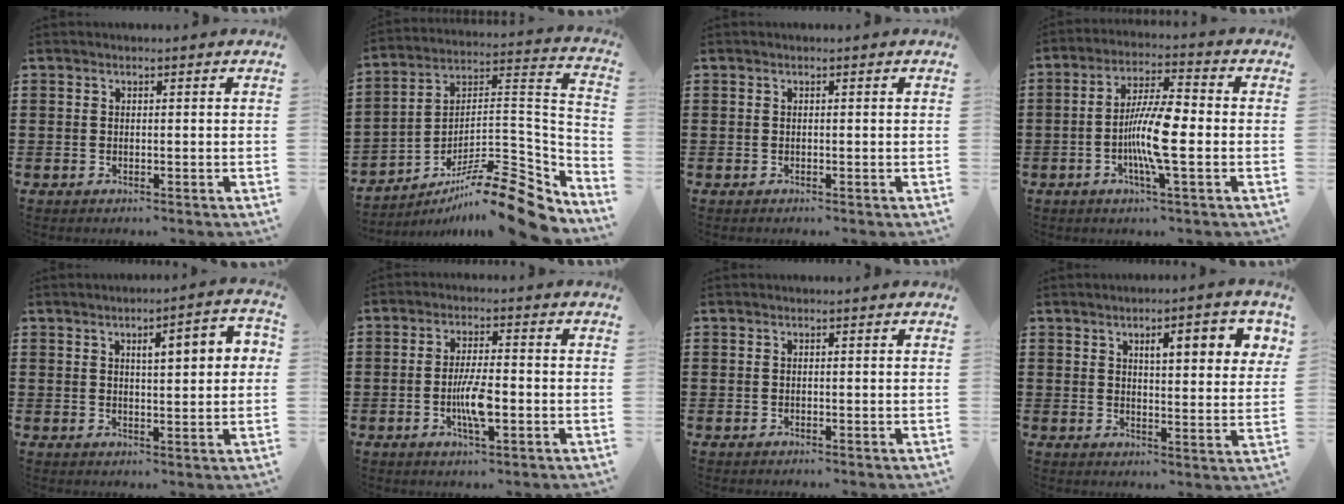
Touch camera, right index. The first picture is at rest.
{"total": 14.4, "force": [-11.1, 2.5, 8.8], "torque": [-0.127, 0.031, -0.201]}
{"total": 0.0}
{"total": 9.4, "force": [-1.7, 1.6, 9.1], "torque": [-0.181, -0.009, -0.038]}
{"total": 4.7, "force": [1.2, 1.1, 4.4], "torque": [-0.070, -0.002, 0.012]}
{"total": 6.0, "force": [-1.6, 1.4, 5.6], "torque": [-0.115, -0.004, -0.033]}
{"total": 0.0}
{"total": 5.7, "force": [2.5, 1.5, 4.9], "torque": [-0.077, -0.002, 0.033]}